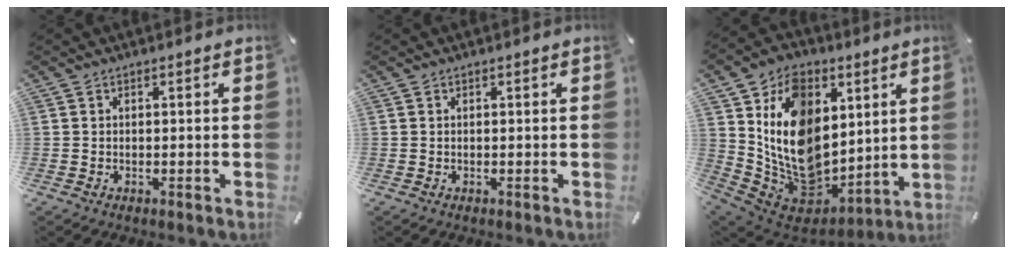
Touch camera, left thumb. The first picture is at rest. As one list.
[{"total": 0.0}, {"total": 18.2, "force": [2.9, 14.8, 10.2], "torque": [-0.200, -0.039, 0.059]}]